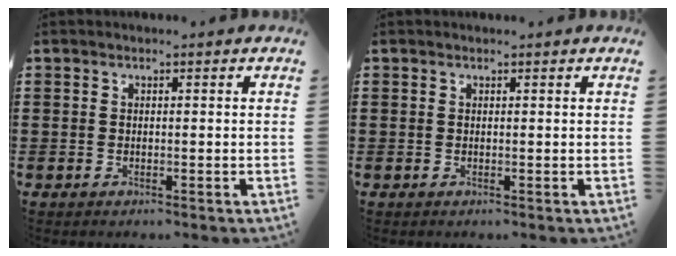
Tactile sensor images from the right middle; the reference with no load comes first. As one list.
[{"total": 0.0}]